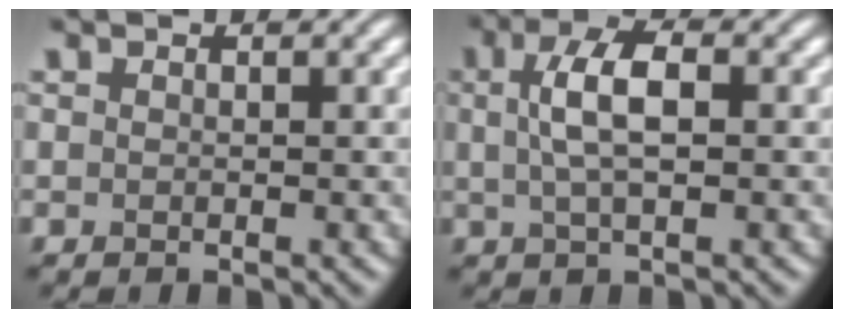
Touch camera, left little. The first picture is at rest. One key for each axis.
{"total": 4.4, "fx": 0.7, "fy": 1.6, "fz": 4.1, "tx": -0.080, "ty": 0.010, "tz": 0.009}